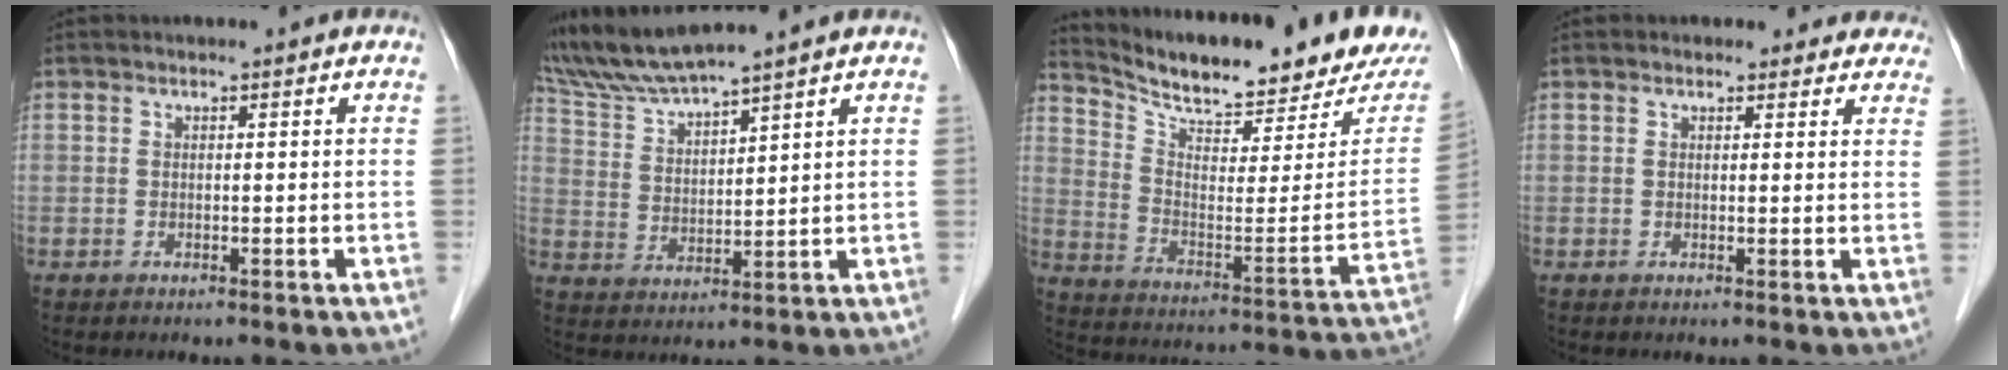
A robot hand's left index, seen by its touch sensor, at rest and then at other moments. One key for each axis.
{"total": 7.8, "fx": 7.3, "fy": -1.3, "fz": 2.3, "tx": -0.063, "ty": 0.009, "tz": 0.155}
{"total": 20.3, "fx": 18.4, "fy": 3.1, "fz": 8.0, "tx": -0.140, "ty": -0.050, "tz": 0.265}
{"total": 5.4, "fx": 4.8, "fy": 2.4, "fz": 0.2, "tx": 0.024, "ty": -0.001, "tz": 0.032}